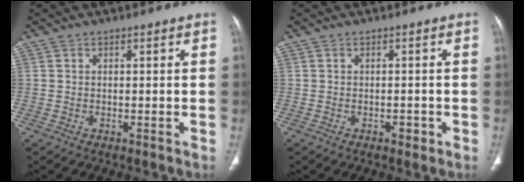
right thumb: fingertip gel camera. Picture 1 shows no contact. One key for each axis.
{"total": 1.2, "fx": -0.7, "fy": 0.7, "fz": 0.7, "tx": -0.005, "ty": 0.002, "tz": -0.009}